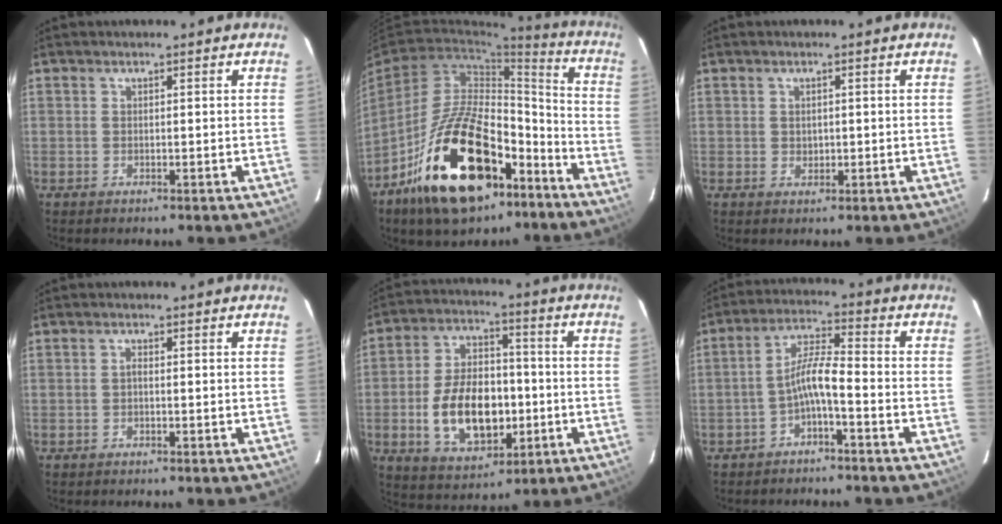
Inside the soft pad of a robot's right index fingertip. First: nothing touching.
{"total": 24.0, "force": [-13.8, 11.8, 15.8], "torque": [-0.277, 0.018, -0.209]}
{"total": 1.3, "force": [0.2, 1.3, 0.3], "torque": [-0.001, 0.001, 0.006]}
{"total": 0.6, "force": [-0.3, 0.2, 0.4], "torque": [-0.006, 0.005, -0.006]}
{"total": 15.4, "force": [-3.3, 9.4, 11.7], "torque": [-0.235, 0.010, -0.039]}
{"total": 5.6, "force": [-2.9, 0.6, 4.8], "torque": [-0.108, 0.017, -0.053]}